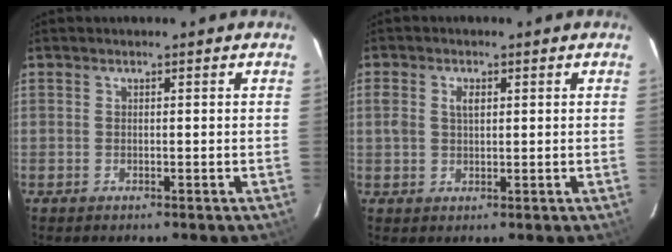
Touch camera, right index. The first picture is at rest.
{"total": 2.8, "force": [0.7, 1.8, 2.1], "torque": [-0.039, 0.006, 0.013]}